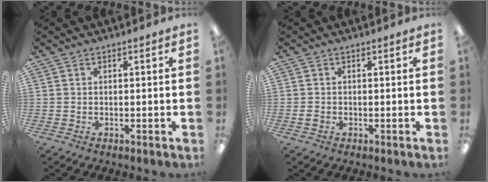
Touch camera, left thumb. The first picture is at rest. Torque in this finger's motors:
{"motor_torque": [-0.03, 0.03, 0.00, 0.00, 0.00]}